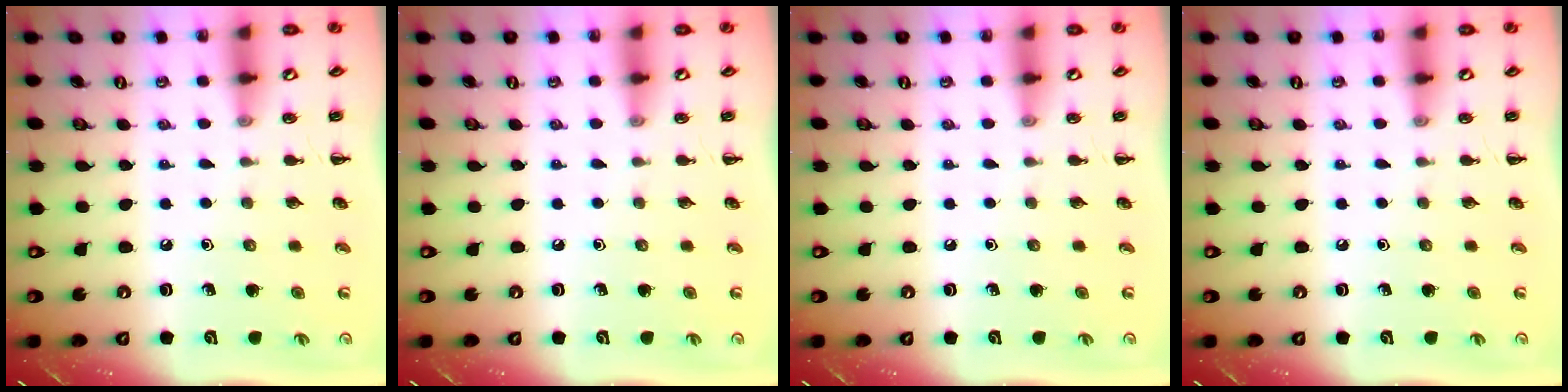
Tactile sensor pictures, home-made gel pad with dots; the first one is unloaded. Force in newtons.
{"total": 0.0}
{"total": 0.0}
{"total": 0.0}